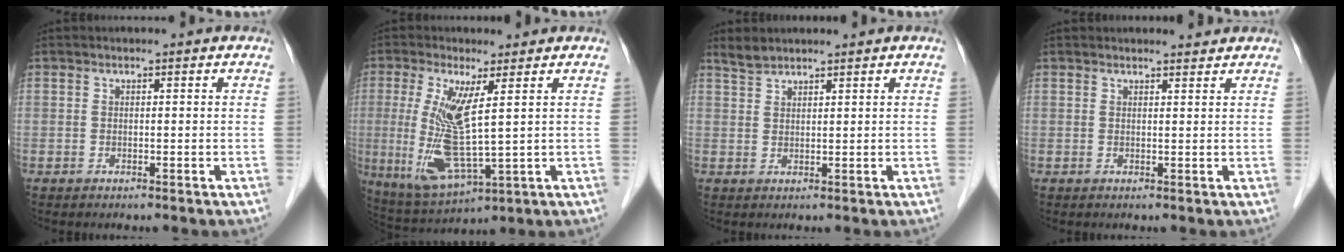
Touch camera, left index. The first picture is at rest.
{"total": 10.5, "force": [1.1, 1.7, 10.3], "torque": [-0.224, -0.019, 0.031]}
{"total": 2.2, "force": [2.1, 0.2, 0.4], "torque": [-0.013, 0.011, 0.046]}
{"total": 1.9, "force": [1.9, 0.2, 0.1], "torque": [-0.007, 0.003, 0.026]}